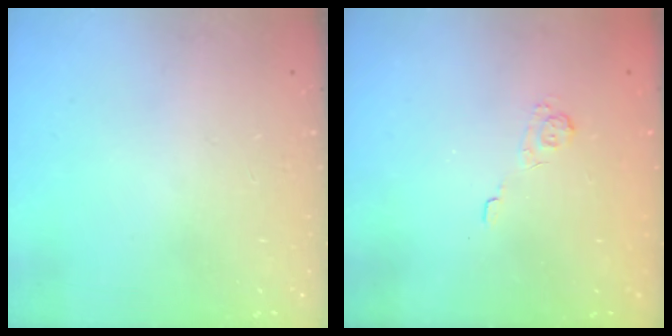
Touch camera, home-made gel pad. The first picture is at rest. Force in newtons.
{"total": 2.2, "press": 1.7, "slide": 1.4}